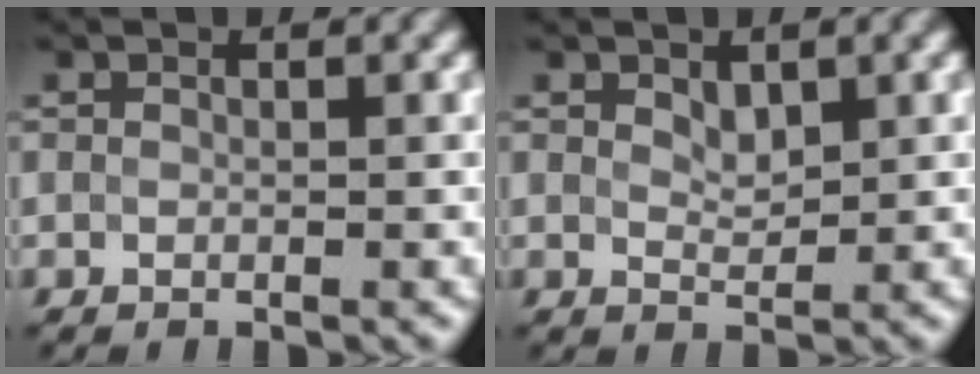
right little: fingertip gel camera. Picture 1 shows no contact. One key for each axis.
{"total": 1.6, "fx": 0.8, "fy": 0.8, "fz": 1.0, "tx": -0.023, "ty": 0.001, "tz": 0.016}